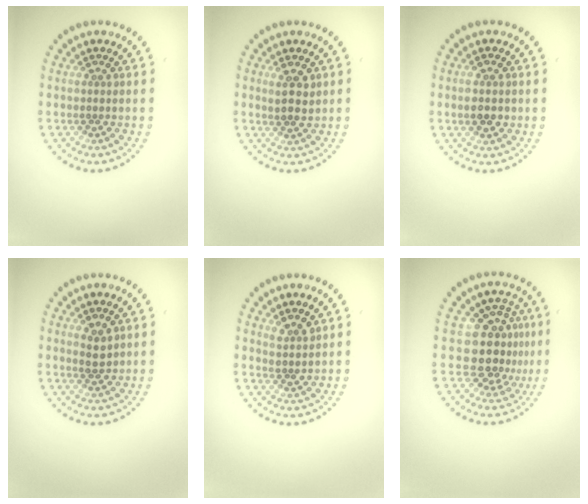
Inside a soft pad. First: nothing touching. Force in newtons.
{"total": 2.3, "press": 2.1, "slide": 1.0}
{"total": 2.7, "press": 2.7, "slide": 0.2}
{"total": 1.9, "press": 1.8, "slide": 0.6}
{"total": 1.7, "press": 1.3, "slide": 1.1}
{"total": 4.3, "press": 3.5, "slide": 2.6}